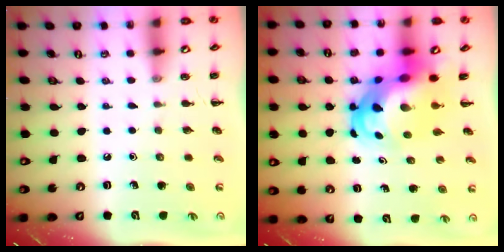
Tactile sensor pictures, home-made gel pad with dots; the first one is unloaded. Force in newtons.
{"total": 9.7, "press": 9.3, "slide": 2.7}